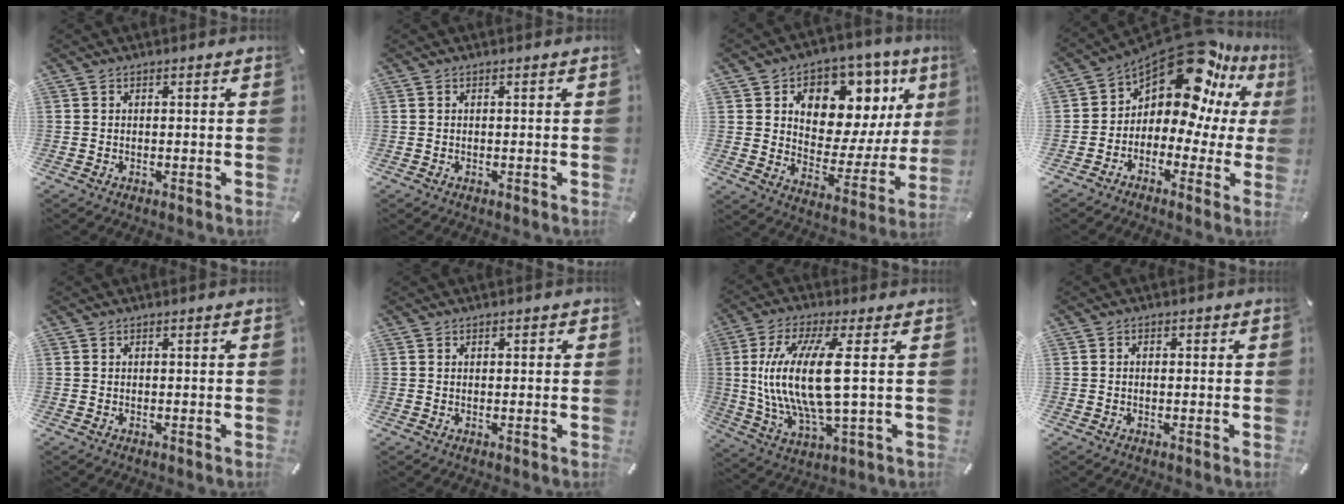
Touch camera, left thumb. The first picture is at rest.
{"total": 0.0}
{"total": 12.0, "force": [6.1, 8.4, 5.8], "torque": [-0.078, -0.060, 0.107]}
{"total": 16.5, "force": [10.5, 7.3, 10.4], "torque": [-0.164, -0.091, 0.177]}
{"total": 0.0}
{"total": 0.6, "force": [0.1, 0.5, 0.3], "torque": [-0.005, 0.004, 0.001]}
{"total": 17.3, "force": [1.8, 4.4, 16.7], "torque": [-0.368, -0.023, 0.016]}
{"total": 1.4, "force": [-0.3, 1.0, 1.0], "torque": [-0.019, 0.003, -0.008]}